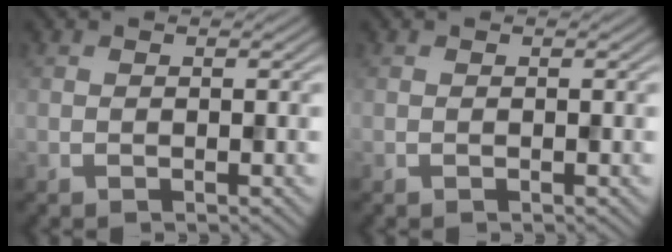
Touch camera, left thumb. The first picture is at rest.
{"total": 0.0}